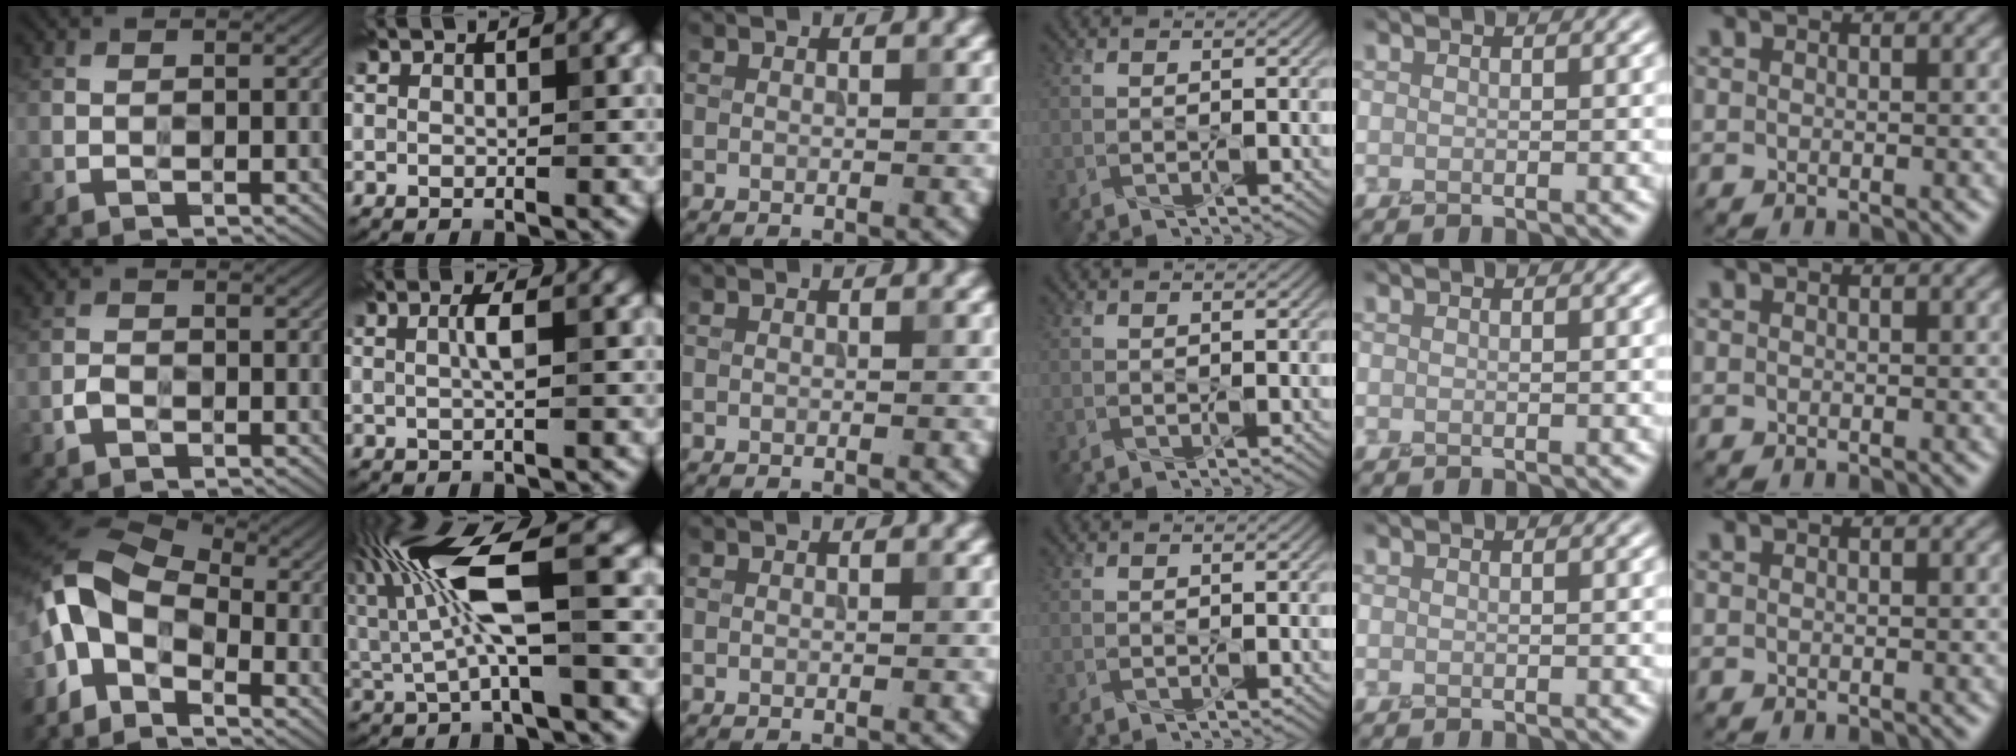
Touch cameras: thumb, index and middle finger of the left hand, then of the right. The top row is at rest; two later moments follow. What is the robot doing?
{"motion": "squeeze", "object": "tweezer"}